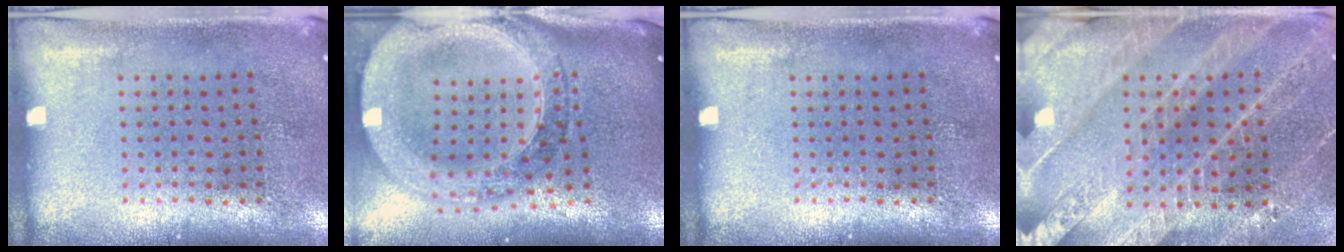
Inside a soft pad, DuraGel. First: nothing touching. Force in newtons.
{"total": 3.0, "press": 2.4, "slide": 1.7}
{"total": 0.0}
{"total": 3.2, "press": 3.1, "slide": 1.1}